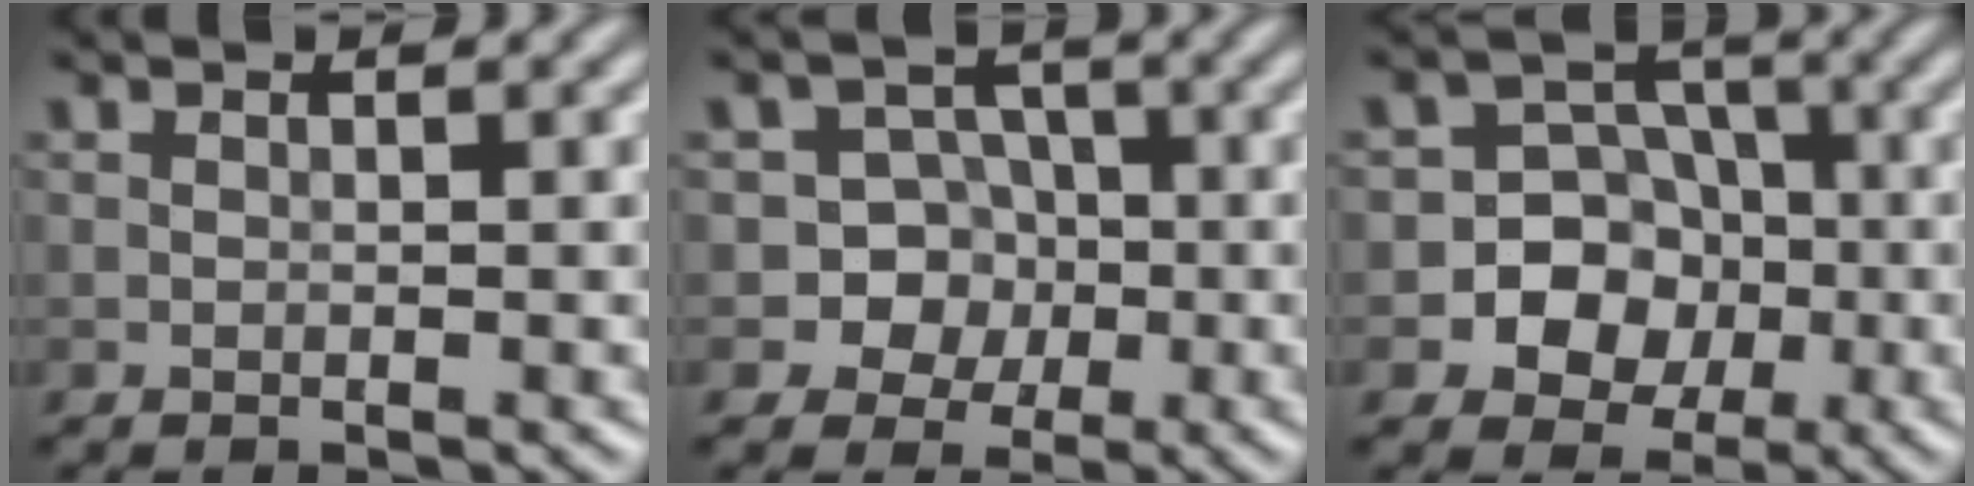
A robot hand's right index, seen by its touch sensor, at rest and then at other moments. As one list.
[{"total": 5.7, "force": [-1.6, 5.4, 1.2], "torque": [0.003, 0.017, -0.046]}, {"total": 7.0, "force": [-1.8, 6.4, 2.0], "torque": [-0.009, 0.016, -0.058]}]